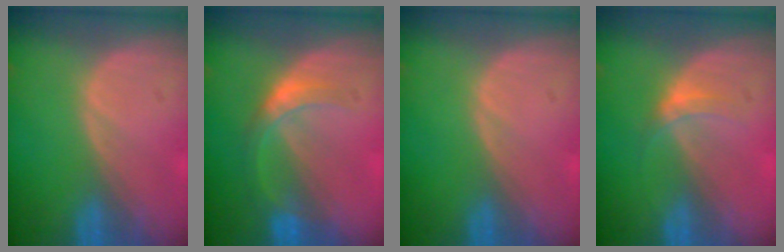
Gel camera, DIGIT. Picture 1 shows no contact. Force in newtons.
{"total": 5.4, "press": 4.8, "slide": 2.5}
{"total": 0.0}
{"total": 2.6, "press": 2.2, "slide": 1.4}